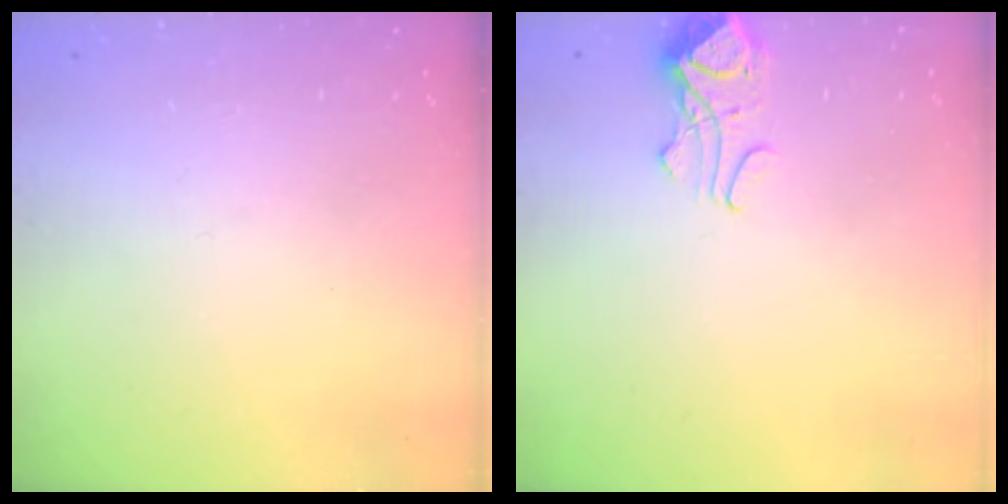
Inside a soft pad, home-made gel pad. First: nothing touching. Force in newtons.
{"total": 2.9, "press": 2.9, "slide": 0.4}